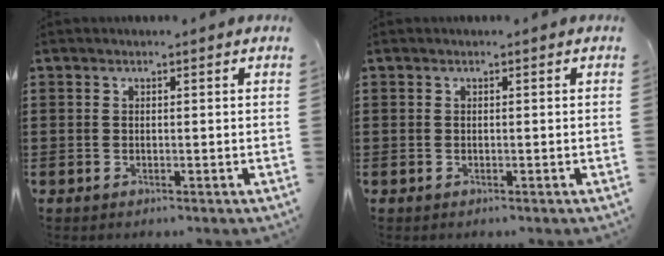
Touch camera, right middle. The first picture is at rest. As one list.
[{"total": 0.0}]